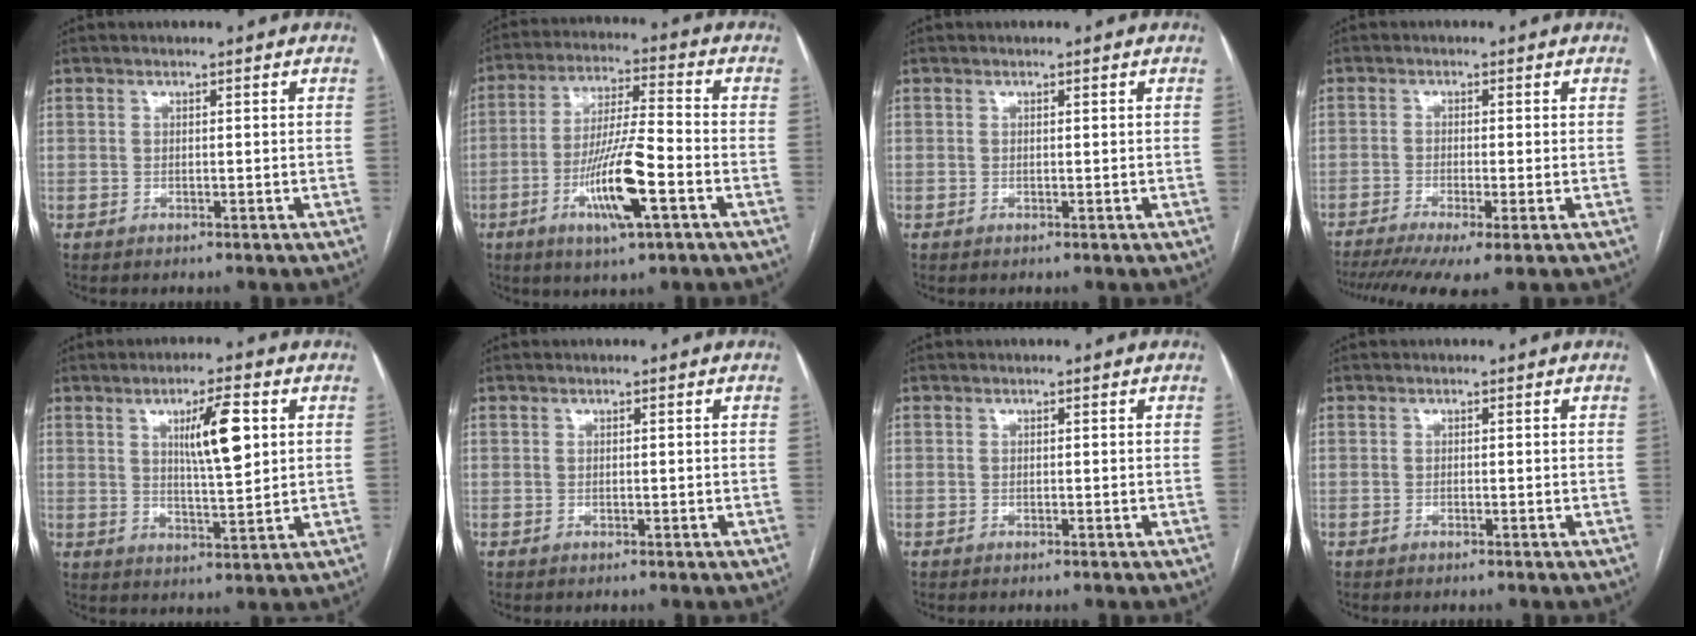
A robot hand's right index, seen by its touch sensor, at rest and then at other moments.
{"total": 12.2, "force": [-4.5, 1.0, 11.3], "torque": [-0.213, -0.009, -0.081]}
{"total": 0.0}
{"total": 9.3, "force": [-6.1, 1.1, 7.0], "torque": [-0.117, -0.013, -0.100]}
{"total": 8.1, "force": [2.6, 1.2, 7.6], "torque": [-0.126, 0.001, 0.045]}
{"total": 0.0}
{"total": 0.0}
{"total": 0.0}